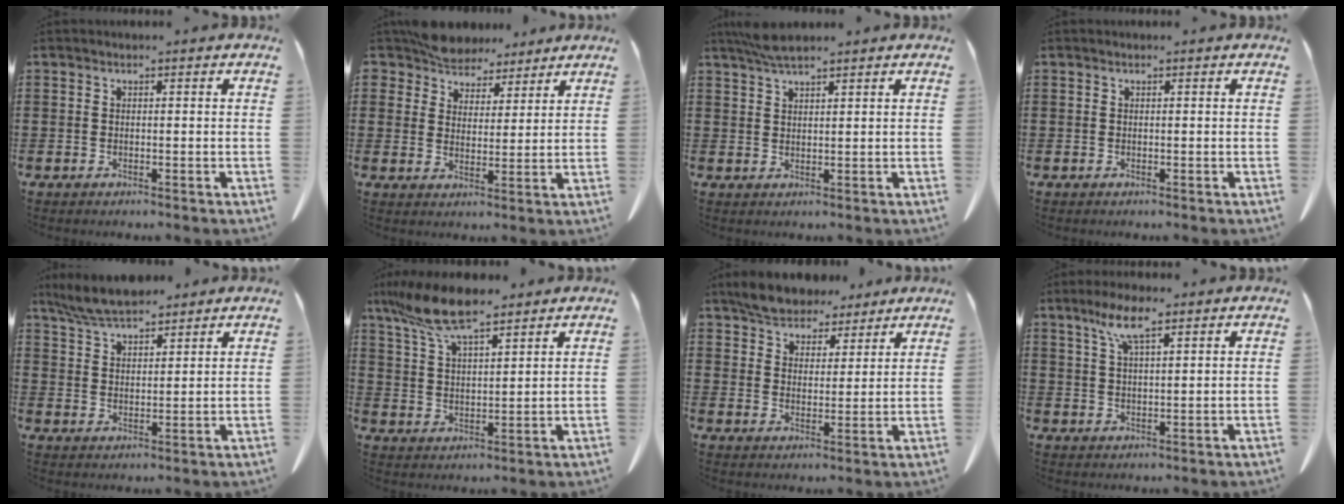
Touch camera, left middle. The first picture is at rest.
{"total": 5.7, "force": [5.3, 2.1, 0.2], "torque": [-0.032, -0.018, 0.101]}
{"total": 3.6, "force": [2.9, 0.4, 2.1], "torque": [-0.049, 0.002, 0.055]}
{"total": 0.0}
{"total": 6.6, "force": [5.8, 1.5, 2.8], "torque": [-0.072, -0.013, 0.109]}
{"total": 10.0, "force": [7.6, 1.9, 6.3], "torque": [-0.148, -0.022, 0.138]}
{"total": 5.6, "force": [5.2, 1.8, 0.6], "torque": [-0.037, -0.013, 0.099]}
{"total": 6.4, "force": [3.9, 1.3, 4.9], "torque": [-0.106, 0.006, 0.068]}